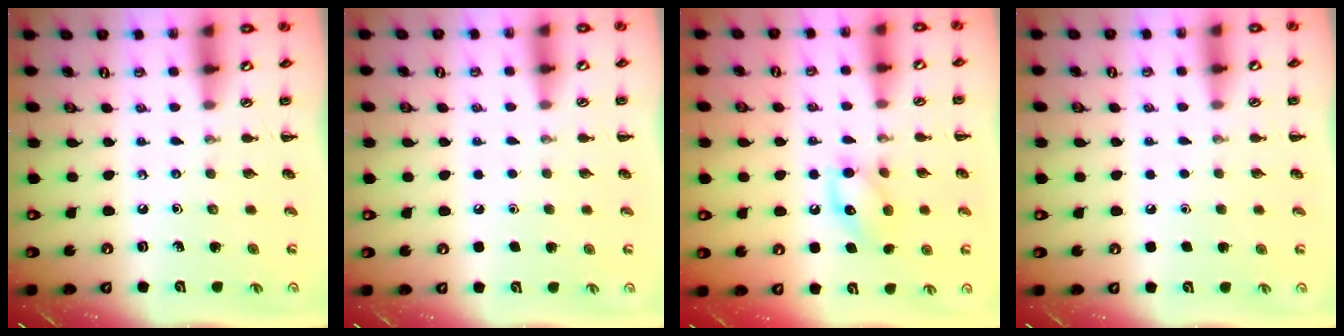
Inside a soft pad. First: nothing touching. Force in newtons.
{"total": 1.6, "press": 1.6, "slide": 0.1}
{"total": 11.3, "press": 11.2, "slide": 1.0}
{"total": 1.7, "press": 1.7, "slide": 0.1}